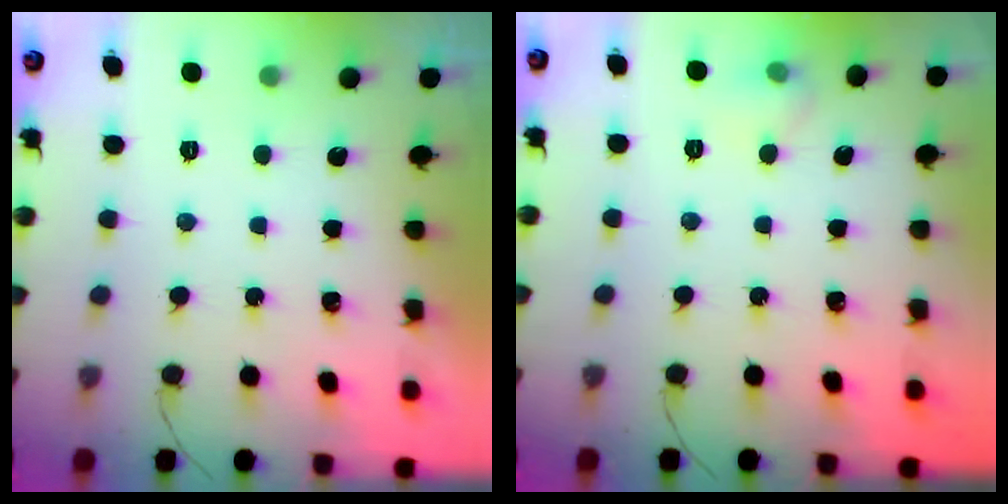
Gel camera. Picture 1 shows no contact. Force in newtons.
{"total": 7.7, "press": 4.5, "slide": 6.3}